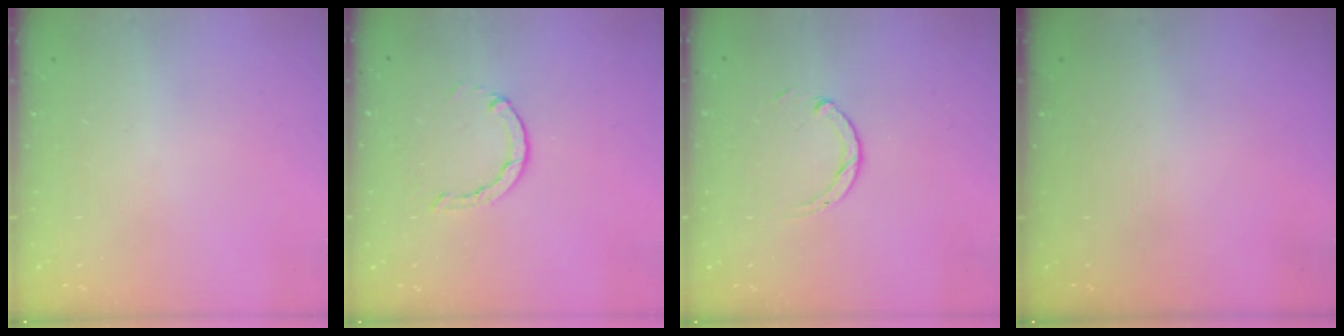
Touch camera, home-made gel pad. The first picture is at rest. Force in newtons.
{"total": 1.3, "press": 1.3, "slide": 0.3}
{"total": 2.9, "press": 2.9, "slide": 0.4}
{"total": 0.0}